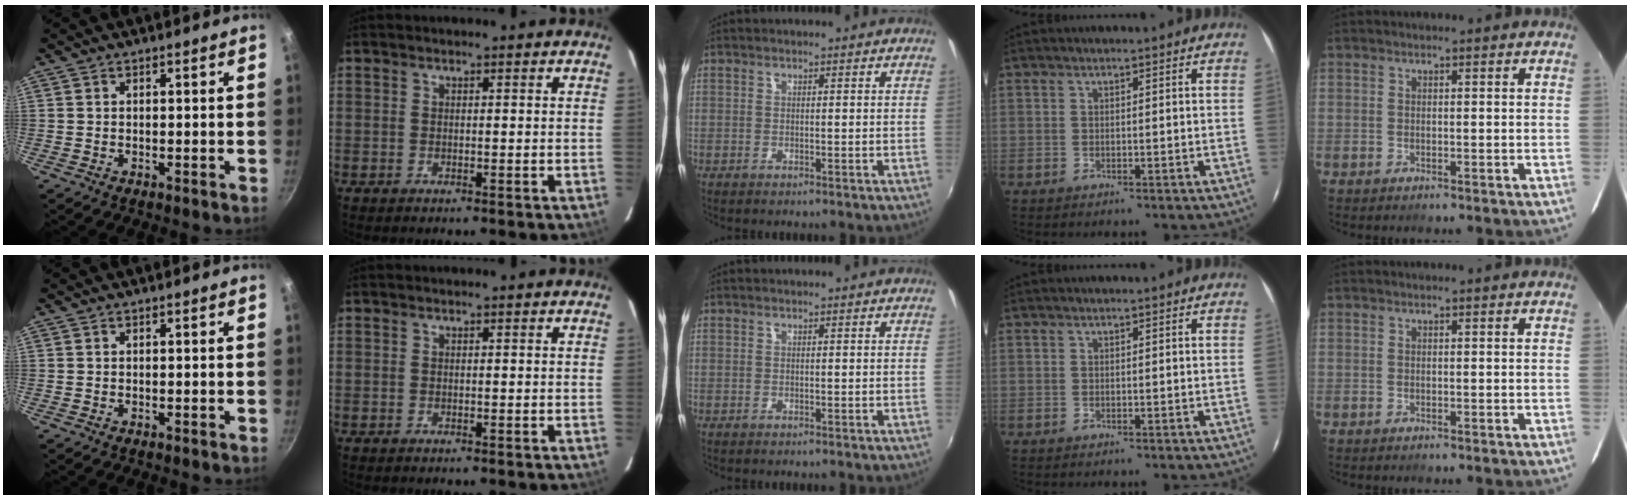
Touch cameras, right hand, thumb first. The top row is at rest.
{}